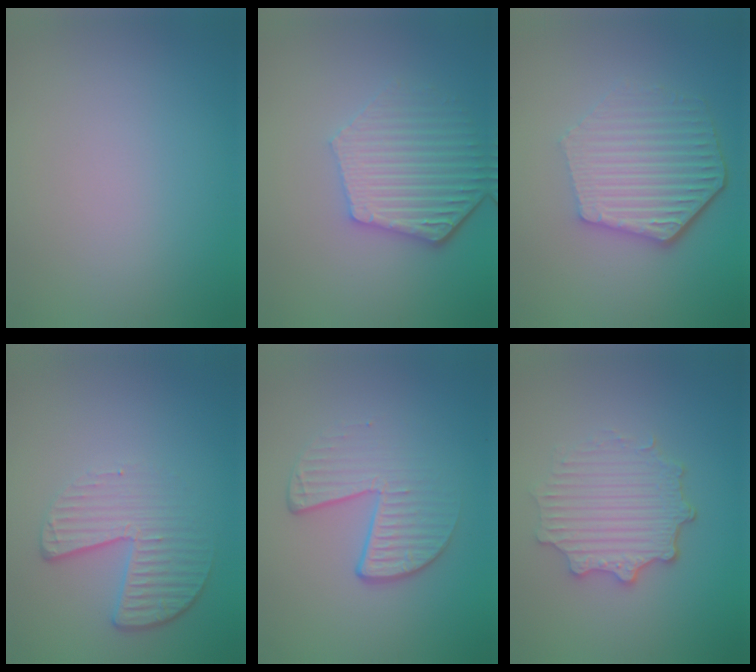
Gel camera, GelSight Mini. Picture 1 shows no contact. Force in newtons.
{"total": 5.3, "press": 4.2, "slide": 3.3}
{"total": 6.1, "press": 4.6, "slide": 4.0}
{"total": 4.4, "press": 2.8, "slide": 3.3}
{"total": 4.3, "press": 2.7, "slide": 3.3}
{"total": 4.5, "press": 3.6, "slide": 2.6}